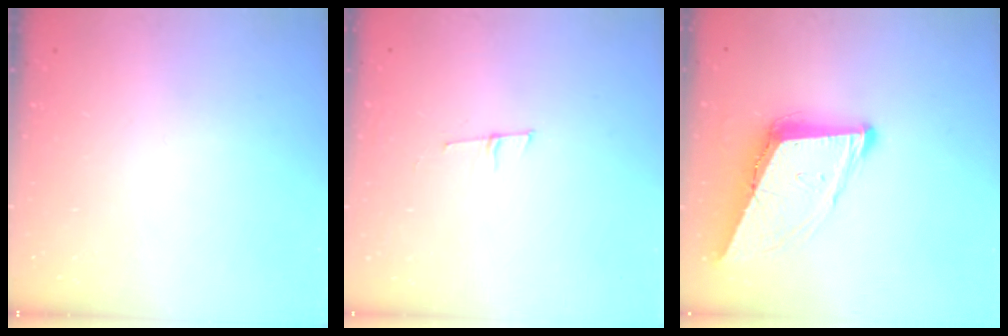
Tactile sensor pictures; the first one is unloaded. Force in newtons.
{"total": 5.3, "press": 4.5, "slide": 2.9}
{"total": 10.9, "press": 10.3, "slide": 3.6}